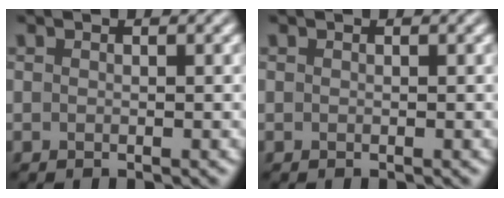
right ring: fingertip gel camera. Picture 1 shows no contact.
{"total": 0.0}